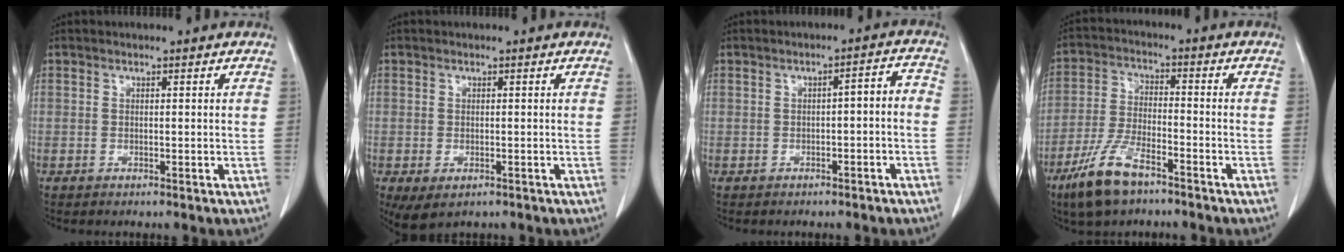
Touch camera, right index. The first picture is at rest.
{"total": 7.4, "force": [-5.2, 3.5, 3.9], "torque": [-0.071, -0.010, -0.076]}
{"total": 3.3, "force": [-1.2, 1.1, 2.9], "torque": [-0.037, 0.020, -0.015]}
{"total": 9.6, "force": [-6.5, 2.8, 6.5], "torque": [-0.141, -0.014, -0.124]}